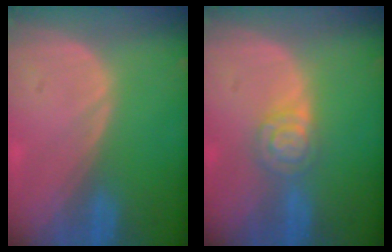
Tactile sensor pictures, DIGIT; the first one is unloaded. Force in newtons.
{"total": 4.9, "press": 4.2, "slide": 2.5}